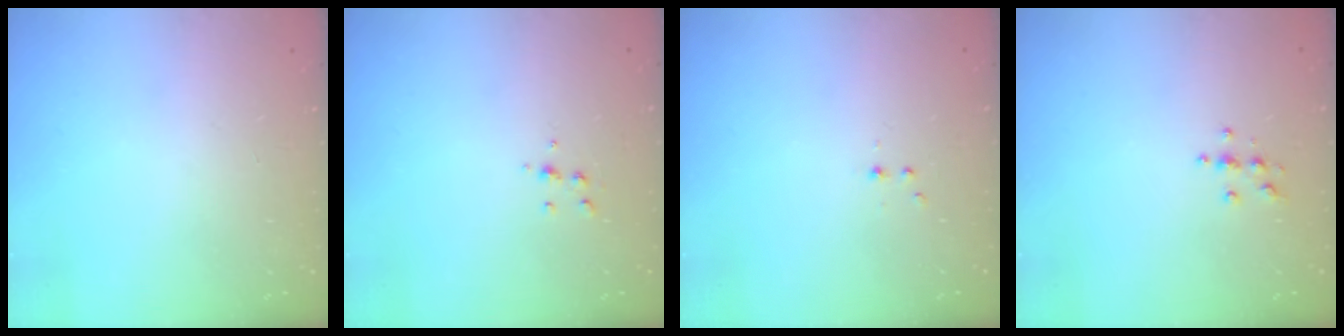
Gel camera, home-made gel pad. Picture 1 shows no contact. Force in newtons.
{"total": 5.3, "press": 5.3, "slide": 0.5}
{"total": 2.2, "press": 1.9, "slide": 1.0}
{"total": 3.9, "press": 3.8, "slide": 0.4}